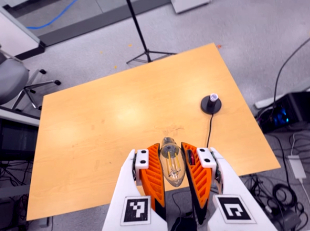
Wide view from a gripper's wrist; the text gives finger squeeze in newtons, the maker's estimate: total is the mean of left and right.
{"total": 22.1, "left": 23.6, "right": 20.6}